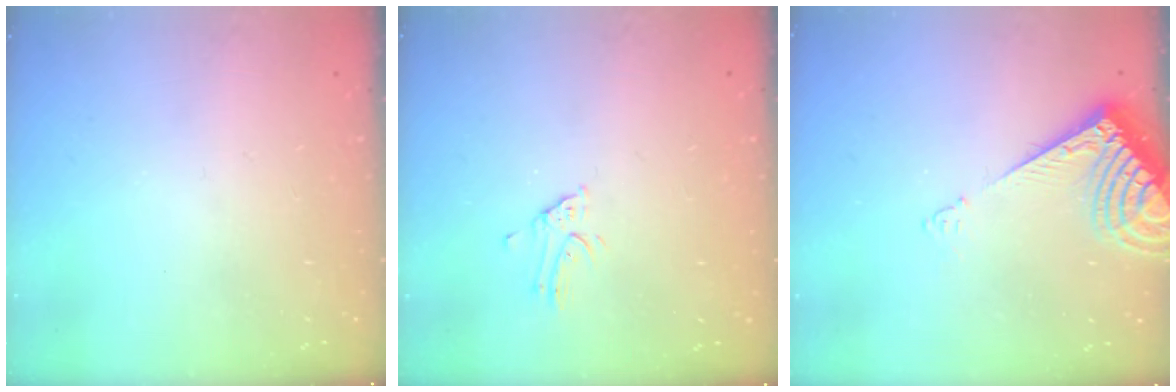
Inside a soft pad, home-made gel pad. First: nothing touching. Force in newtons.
{"total": 2.8, "press": 2.8, "slide": 0.3}
{"total": 9.5, "press": 9.4, "slide": 1.4}